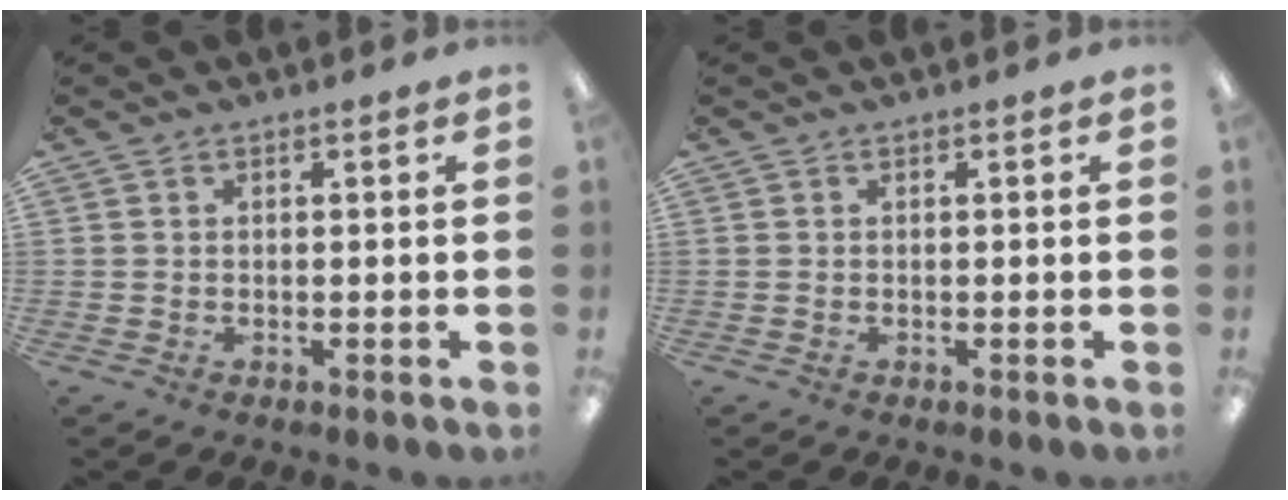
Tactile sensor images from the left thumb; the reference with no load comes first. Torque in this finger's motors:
{"motor_torque": [0.00, 0.00, 0.09, 0.04, 0.00]}